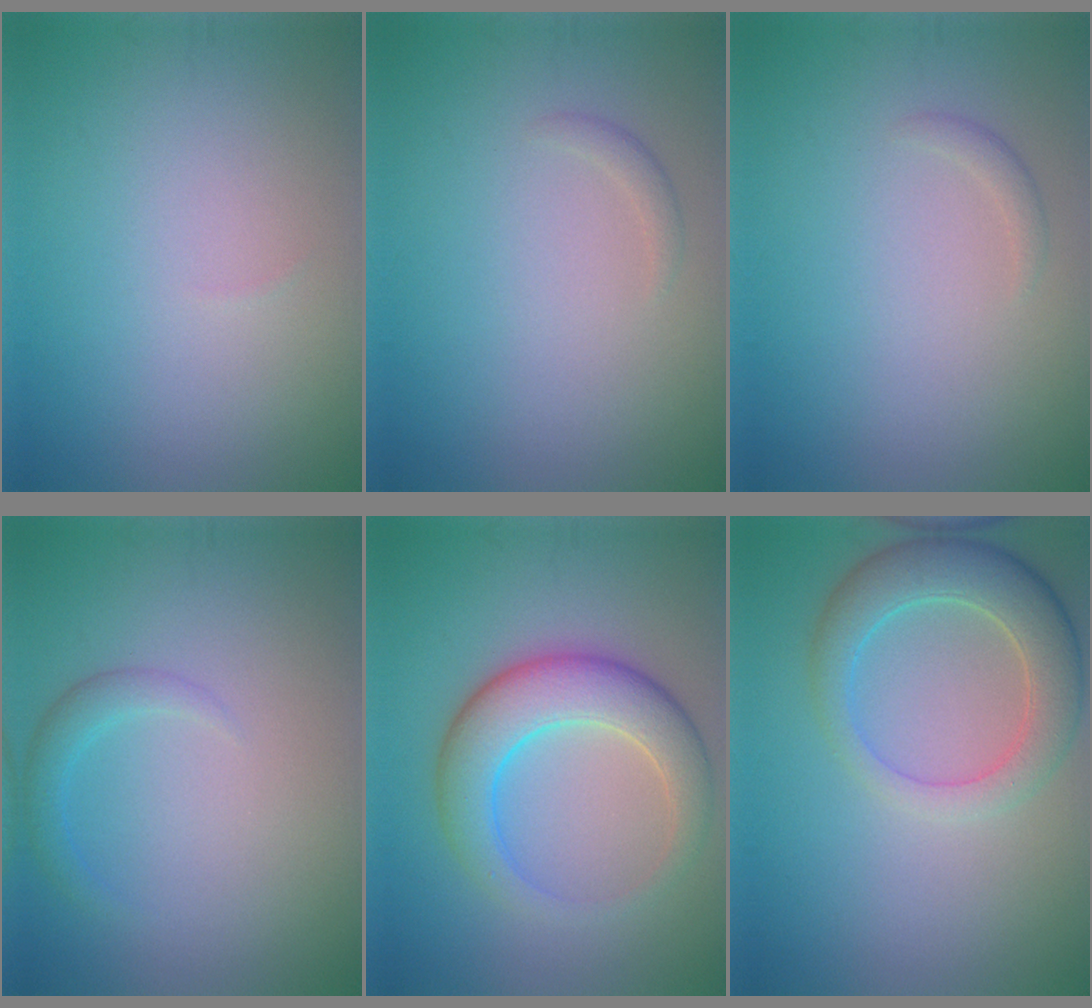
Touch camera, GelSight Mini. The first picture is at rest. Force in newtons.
{"total": 0.8, "press": 0.8, "slide": 0.1}
{"total": 0.8, "press": 0.8, "slide": 0.1}
{"total": 1.6, "press": 1.6, "slide": 0.1}
{"total": 6.3, "press": 6.3, "slide": 0.5}
{"total": 5.3, "press": 5.3, "slide": 0.8}